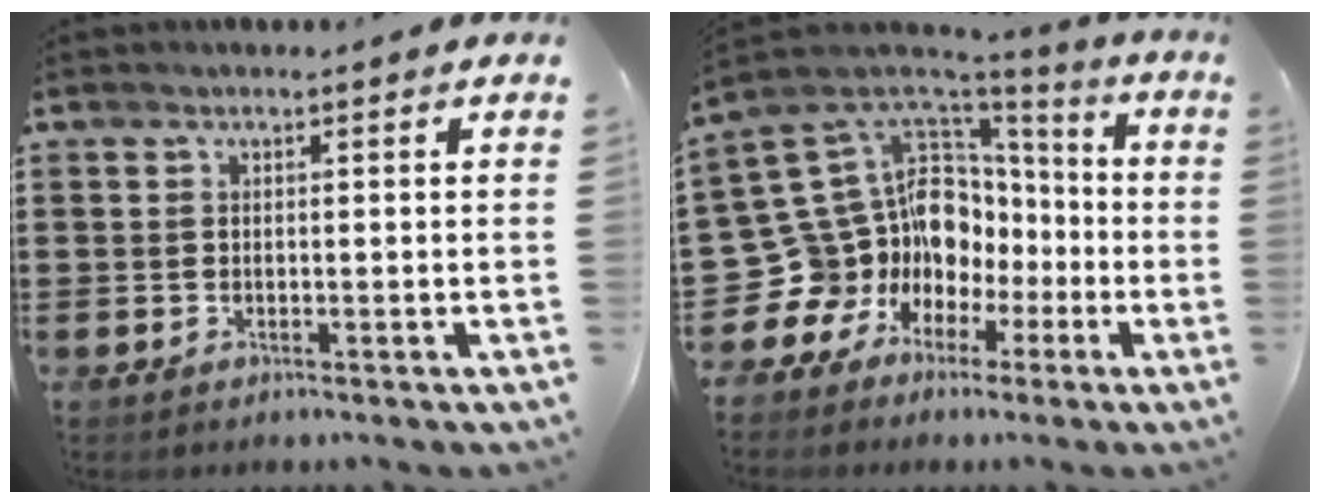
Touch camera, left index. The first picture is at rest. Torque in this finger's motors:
{"motor_torque": [1.45, 0.69, 0.66, 0.06]}